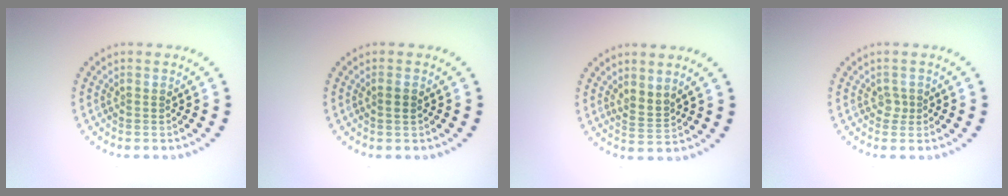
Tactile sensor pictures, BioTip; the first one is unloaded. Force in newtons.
{"total": 0.8, "press": 0.8, "slide": 0.2}
{"total": 2.0, "press": 1.5, "slide": 1.4}
{"total": 0.9, "press": 0.7, "slide": 0.6}